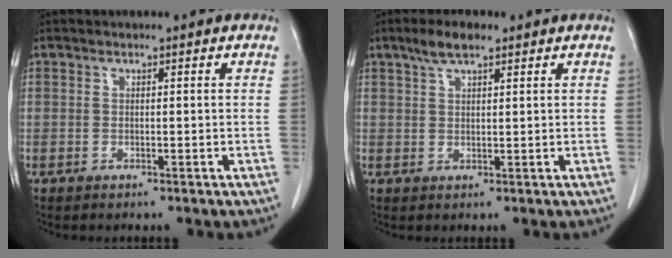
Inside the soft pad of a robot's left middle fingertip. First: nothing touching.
{"total": 4.0, "force": [2.8, 1.1, 2.6], "torque": [-0.056, 0.008, 0.053]}